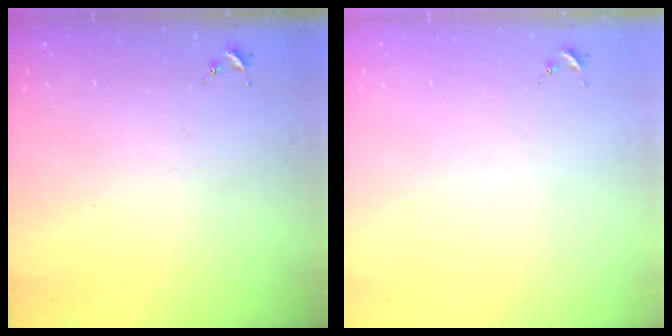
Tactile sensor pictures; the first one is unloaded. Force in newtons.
{"total": 0.0}